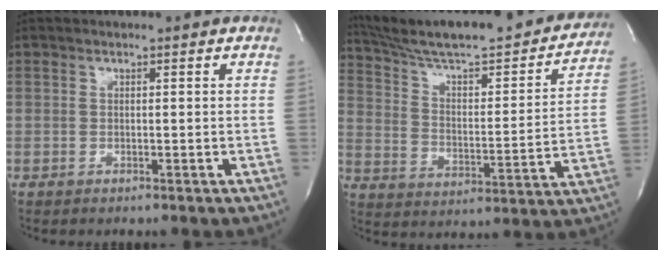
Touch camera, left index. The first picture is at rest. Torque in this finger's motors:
{"motor_torque": [0.00, -0.01, 0.09, 0.09]}